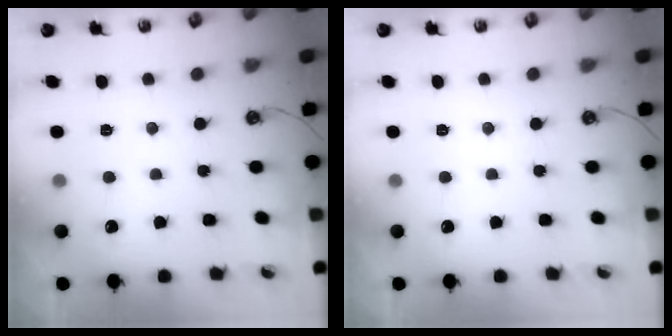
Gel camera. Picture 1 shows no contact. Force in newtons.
{"total": 0.0}